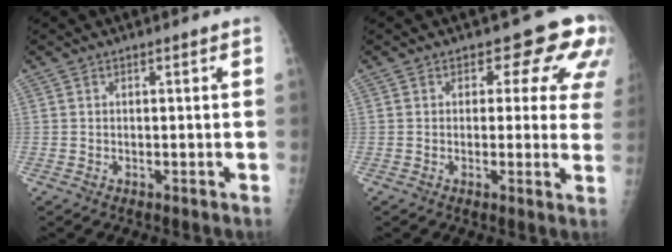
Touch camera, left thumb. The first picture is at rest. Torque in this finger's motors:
{"motor_torque": [0.12, 0.30, -0.19, -0.10, 0.08]}